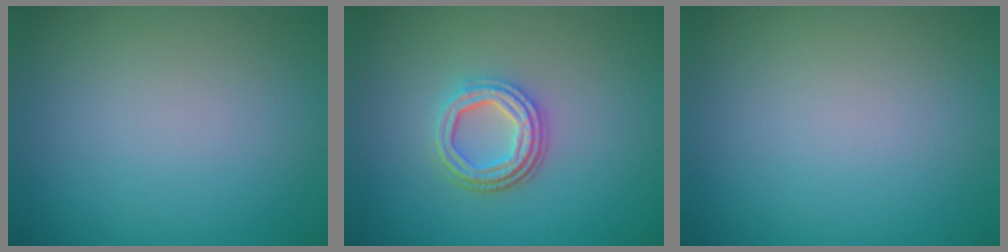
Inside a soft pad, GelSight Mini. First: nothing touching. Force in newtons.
{"total": 4.0, "press": 3.1, "slide": 2.5}
{"total": 0.0}